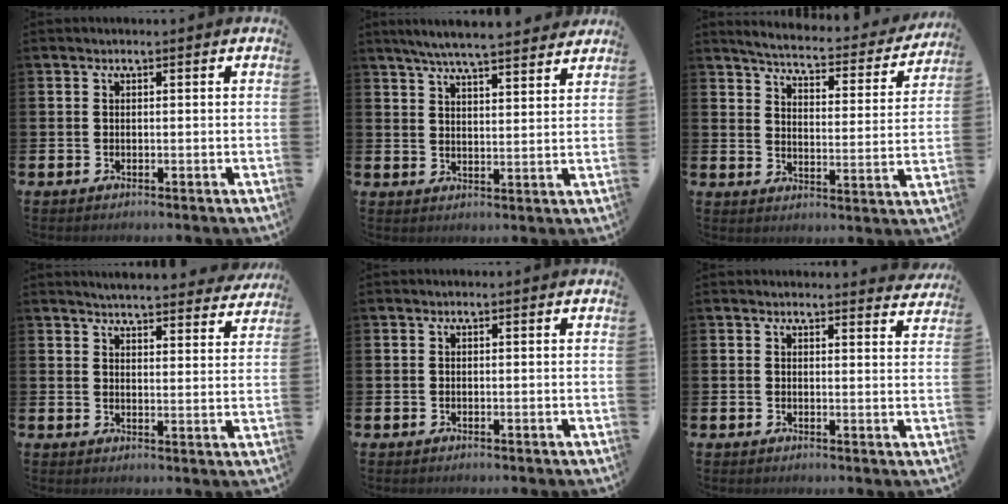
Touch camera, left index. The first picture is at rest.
{"total": 6.1, "force": [5.8, 0.1, 1.7], "torque": [-0.041, -0.032, 0.102]}
{"total": 4.8, "force": [4.5, 0.6, 1.3], "torque": [-0.041, -0.042, 0.069]}
{"total": 4.7, "force": [4.7, 0.4, 0.4], "torque": [-0.009, -0.037, 0.081]}
{"total": 0.0}
{"total": 2.4, "force": [2.4, 0.3, -0.1], "torque": [0.010, -0.017, 0.041]}